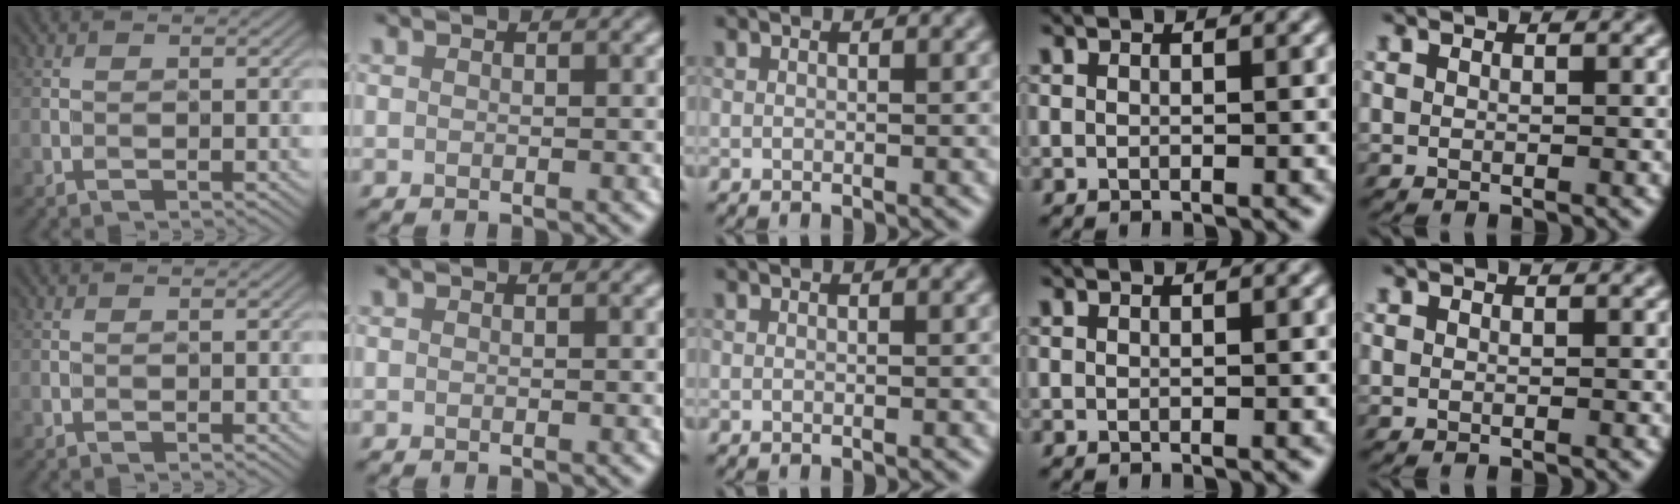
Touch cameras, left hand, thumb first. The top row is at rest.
{}